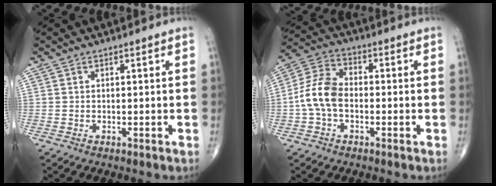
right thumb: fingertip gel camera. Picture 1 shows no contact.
{"total": 8.8, "force": [-1.5, 5.6, 6.6], "torque": [-0.133, 0.029, -0.041]}